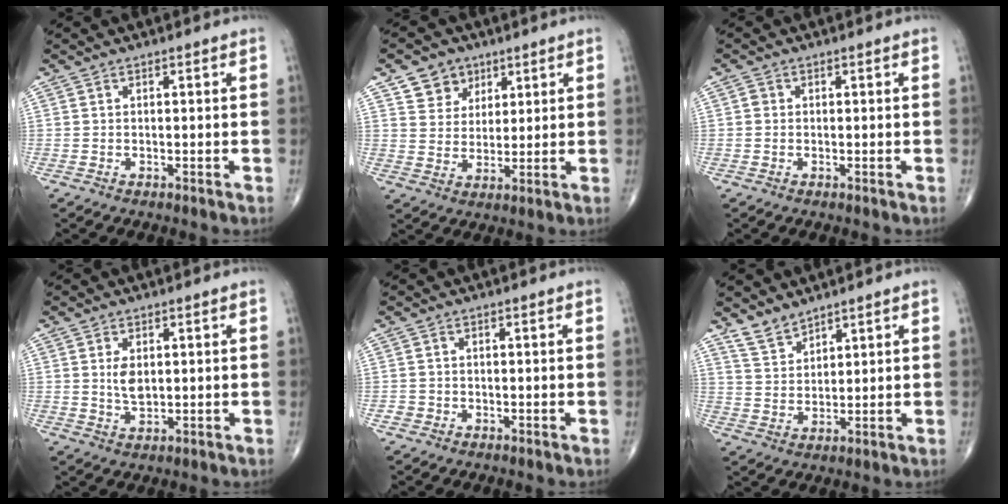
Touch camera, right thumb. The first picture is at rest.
{"total": 6.9, "force": [3.9, 5.5, 1.5], "torque": [0.004, -0.021, 0.071]}
{"total": 0.8, "force": [0.0, 0.8, 0.2], "torque": [0.002, 0.002, -0.001]}
{"total": 3.9, "force": [0.8, 2.3, 3.1], "torque": [-0.050, -0.010, 0.020]}
{"total": 1.1, "force": [-0.5, 0.9, 0.1], "torque": [0.008, 0.005, -0.011]}
{"total": 4.6, "force": [4.0, 1.8, 1.1], "torque": [-0.012, -0.026, 0.087]}